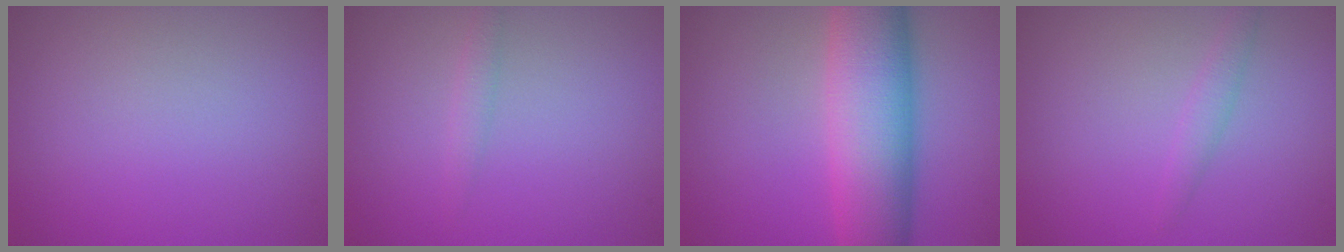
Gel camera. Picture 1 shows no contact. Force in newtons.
{"total": 1.0, "press": 1.0, "slide": 0.0}
{"total": 10.4, "press": 10.4, "slide": 0.1}
{"total": 1.2, "press": 1.2, "slide": 0.1}